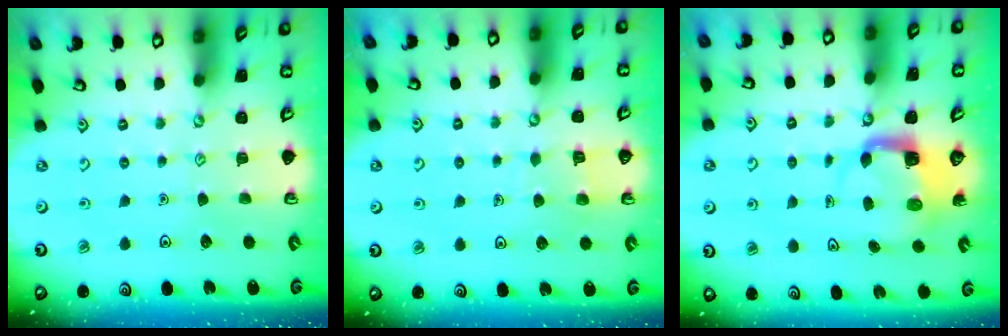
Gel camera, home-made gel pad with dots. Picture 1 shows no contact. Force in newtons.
{"total": 4.8, "press": 4.8, "slide": 0.2}
{"total": 4.0, "press": 4.0, "slide": 0.4}